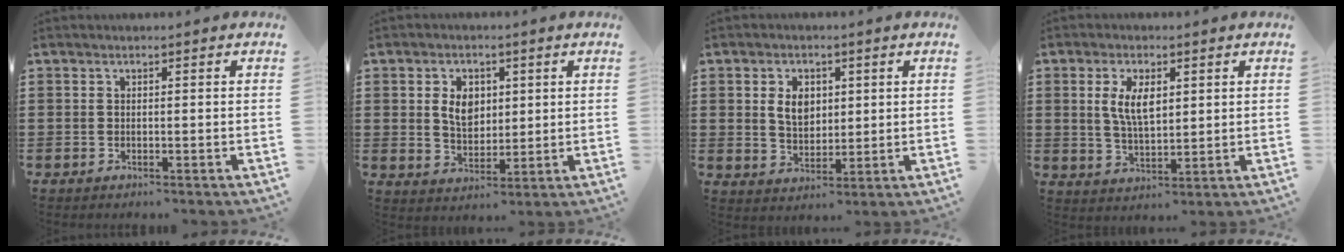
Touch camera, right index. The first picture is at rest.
{"total": 5.2, "force": [1.1, 3.8, 3.4], "torque": [-0.072, 0.012, 0.016]}
{"total": 5.0, "force": [1.2, 3.6, 3.3], "torque": [-0.069, 0.011, 0.017]}
{"total": 5.8, "force": [1.5, 2.7, 4.9], "torque": [-0.094, 0.006, 0.023]}